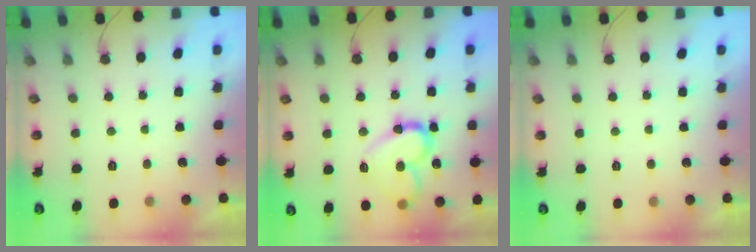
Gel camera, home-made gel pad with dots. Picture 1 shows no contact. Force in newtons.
{"total": 14.6, "press": 14.5, "slide": 1.8}
{"total": 1.8, "press": 1.8, "slide": 0.1}